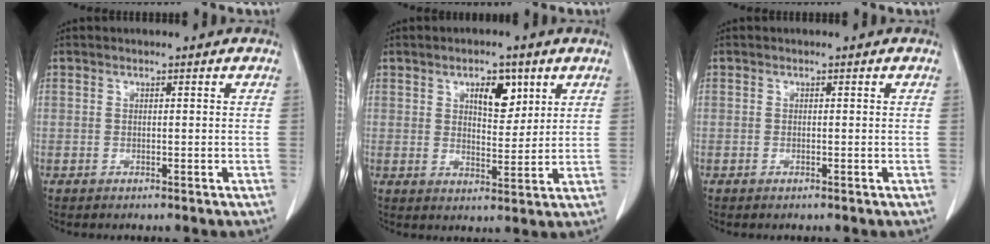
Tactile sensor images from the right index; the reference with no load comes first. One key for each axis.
{"total": 5.8, "fx": 2.9, "fy": 2.4, "fz": 4.4, "tx": -0.069, "ty": 0.000, "tz": 0.049}
{"total": 0.0}